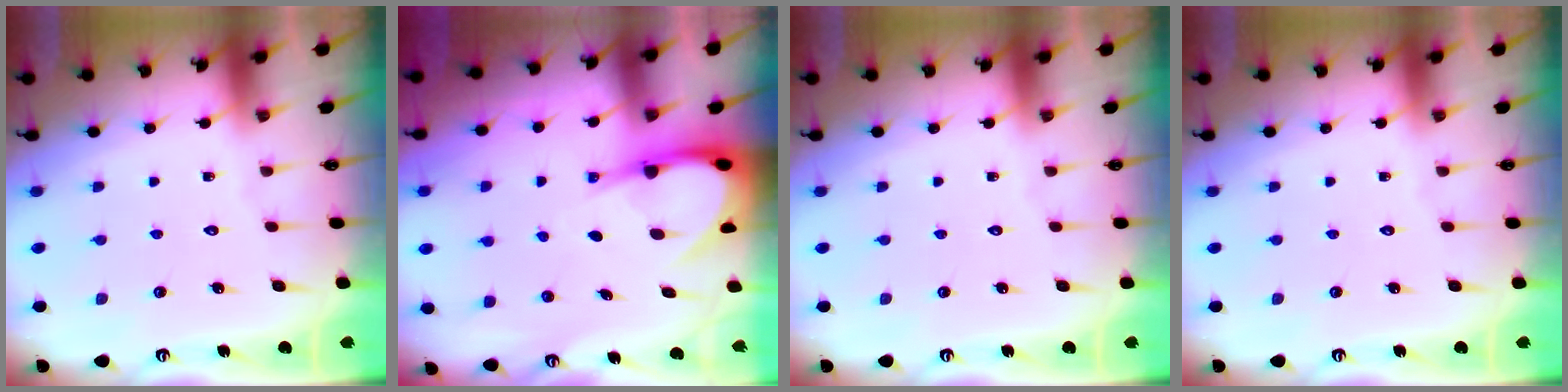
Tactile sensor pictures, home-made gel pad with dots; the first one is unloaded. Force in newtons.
{"total": 6.7, "press": 6.7, "slide": 0.9}
{"total": 0.0}
{"total": 0.0}